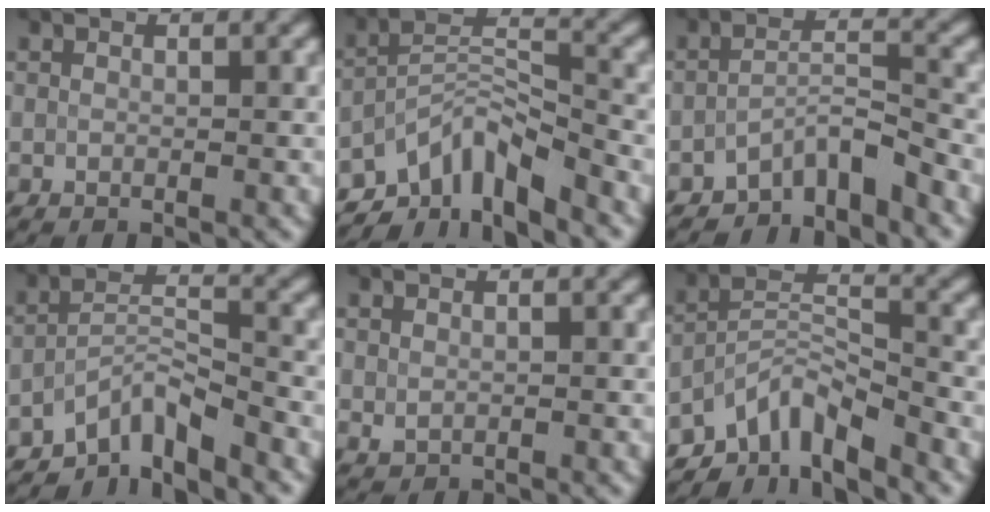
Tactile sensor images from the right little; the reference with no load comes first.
{"total": 6.5, "force": [-4.8, 2.3, 3.7], "torque": [-0.053, 0.002, -0.095]}
{"total": 4.1, "force": [-3.5, 0.9, 1.9], "torque": [-0.025, 0.012, -0.068]}
{"total": 4.6, "force": [-3.8, 1.1, 2.4], "torque": [-0.035, 0.006, -0.075]}
{"total": 0.6, "force": [0.2, 0.4, 0.3], "torque": [-0.008, -0.004, 0.010]}
{"total": 5.5, "force": [-4.4, 1.7, 2.8], "torque": [-0.039, 0.004, -0.089]}